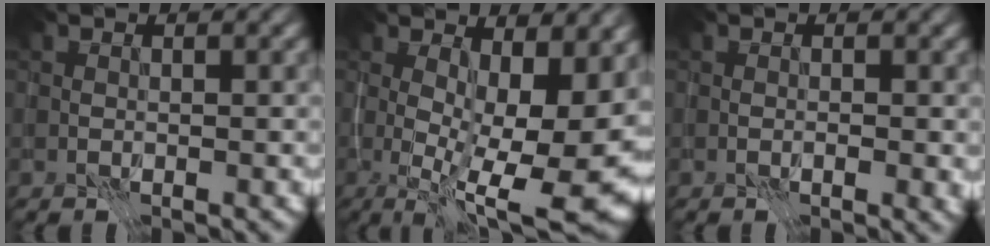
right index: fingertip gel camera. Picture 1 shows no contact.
{"total": 14.1, "force": [0.3, 4.9, 13.3], "torque": [-0.169, -0.007, 0.035]}
{"total": 1.0, "force": [-0.5, 0.1, 0.9], "torque": [-0.013, 0.000, -0.006]}